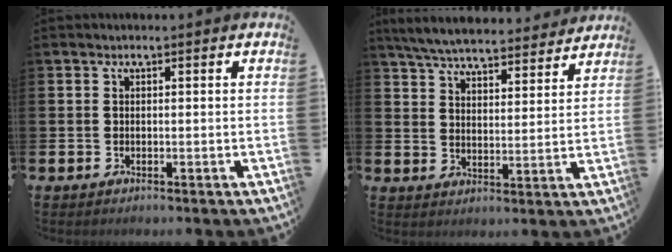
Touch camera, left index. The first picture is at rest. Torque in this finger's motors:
{"motor_torque": [1.06, -1.07, 0.63, 0.16]}